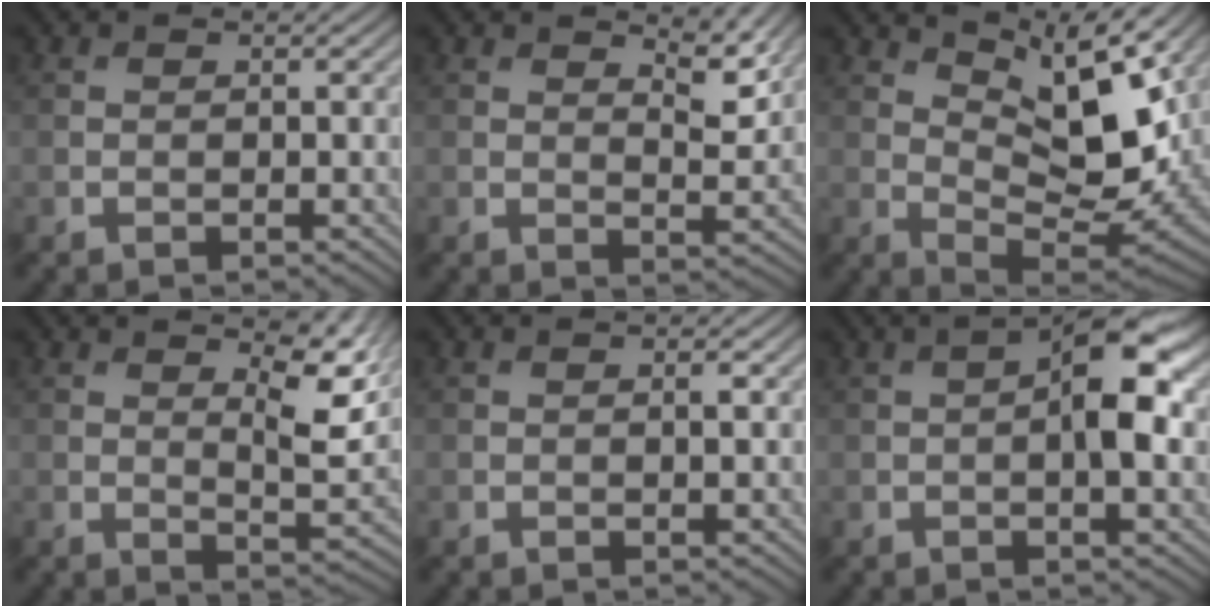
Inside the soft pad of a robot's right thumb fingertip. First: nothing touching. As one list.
[{"total": 4.5, "force": [3.1, 1.3, 2.9], "torque": [-0.054, -0.010, 0.049]}, {"total": 11.9, "force": [5.5, 4.3, 9.6], "torque": [-0.172, -0.002, 0.097]}, {"total": 8.9, "force": [4.4, 2.6, 7.3], "torque": [-0.126, 0.000, 0.069]}, {"total": 0.9, "force": [0.2, 0.2, 0.8], "torque": [-0.012, -0.001, 0.003]}, {"total": 7.7, "force": [0.8, 2.6, 7.2], "torque": [-0.113, 0.011, 0.008]}]